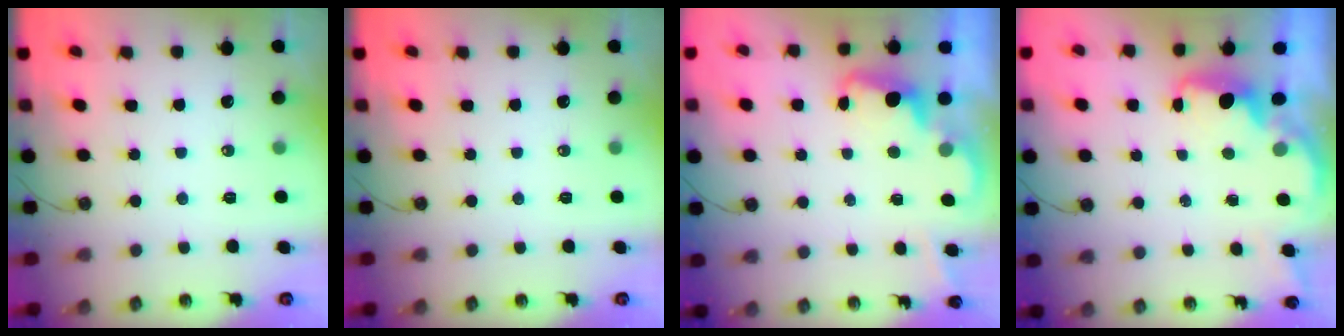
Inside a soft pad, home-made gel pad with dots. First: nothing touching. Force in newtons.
{"total": 0.0}
{"total": 2.3, "press": 2.3, "slide": 0.6}
{"total": 1.8, "press": 1.7, "slide": 0.7}